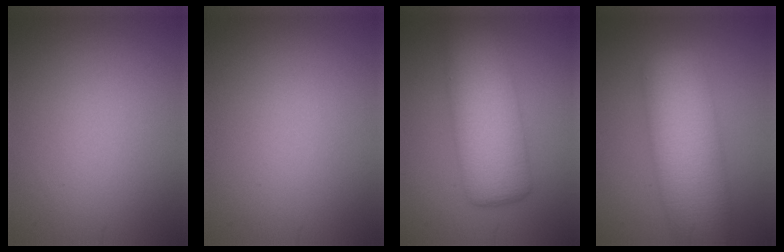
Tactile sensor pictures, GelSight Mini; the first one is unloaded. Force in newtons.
{"total": 0.0}
{"total": 8.3, "press": 8.3, "slide": 0.2}
{"total": 9.2, "press": 9.2, "slide": 0.3}